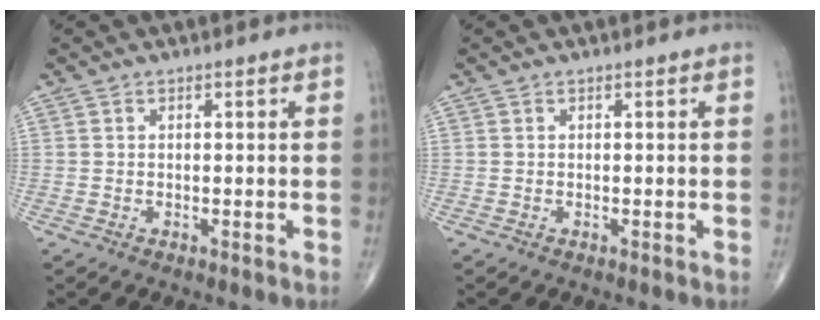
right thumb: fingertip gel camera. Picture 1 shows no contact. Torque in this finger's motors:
{"motor_torque": [0.00, 0.00, -0.07, 0.09, 0.04]}